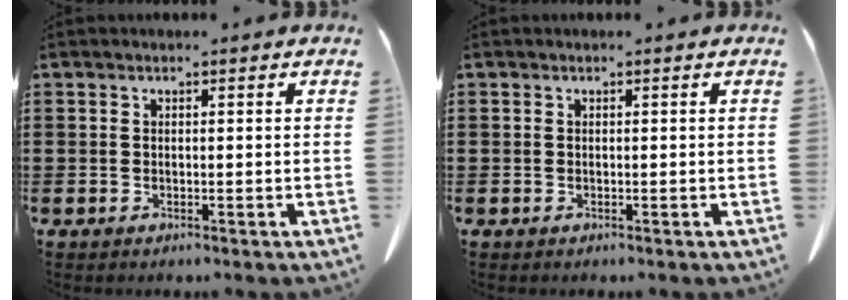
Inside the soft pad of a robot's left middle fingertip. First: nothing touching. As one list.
[{"total": 0.0}]